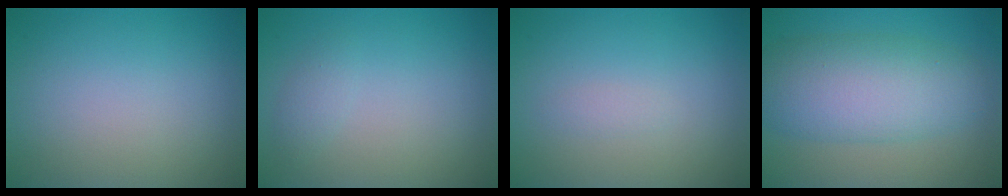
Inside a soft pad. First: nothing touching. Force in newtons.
{"total": 1.1, "press": 1.1, "slide": 0.1}
{"total": 0.6, "press": 0.6, "slide": 0.0}
{"total": 7.6, "press": 7.6, "slide": 0.1}